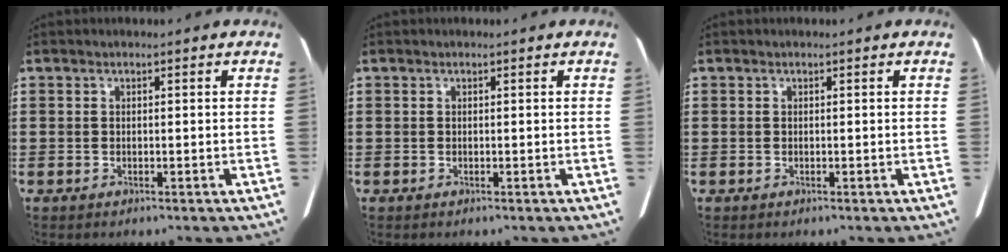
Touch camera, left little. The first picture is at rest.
{"total": 0.0}
{"total": 0.0}